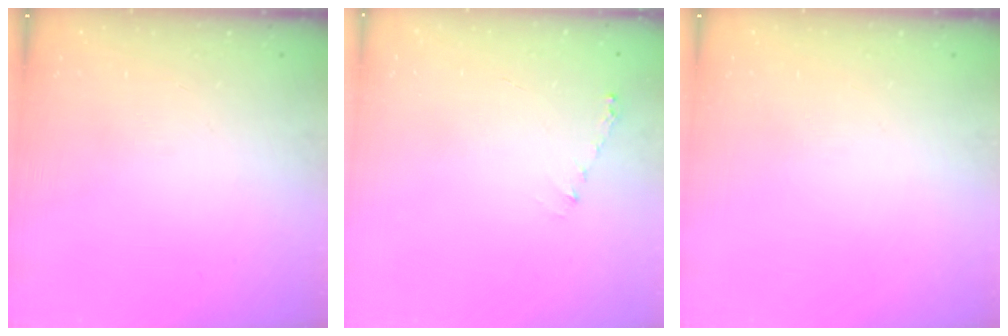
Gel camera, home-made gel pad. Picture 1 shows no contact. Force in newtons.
{"total": 4.2, "press": 4.2, "slide": 0.4}
{"total": 0.0}